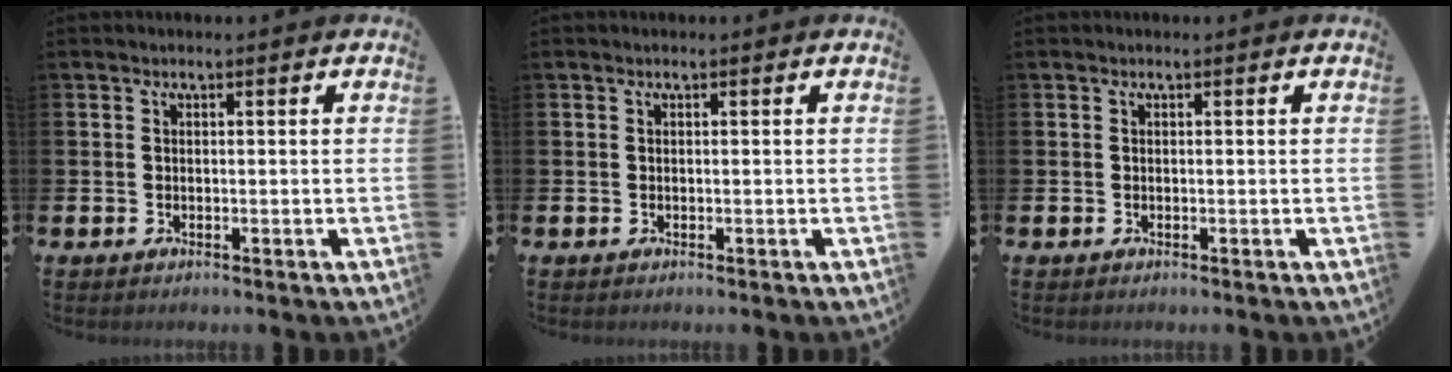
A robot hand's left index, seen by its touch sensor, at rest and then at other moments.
{"total": 0.0}
{"total": 0.0}